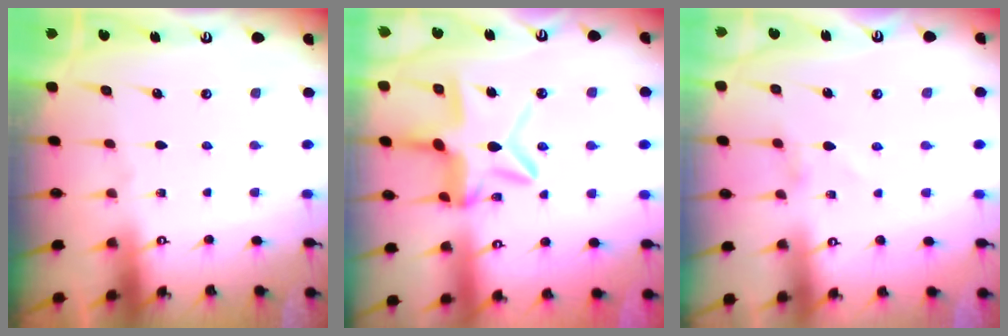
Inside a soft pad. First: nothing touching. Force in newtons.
{"total": 13.5, "press": 13.5, "slide": 1.2}
{"total": 0.0}